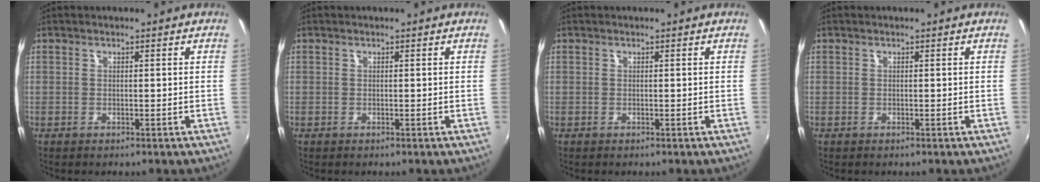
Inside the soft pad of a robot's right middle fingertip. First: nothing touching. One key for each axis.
{"total": 0.0}
{"total": 0.0}
{"total": 0.0}